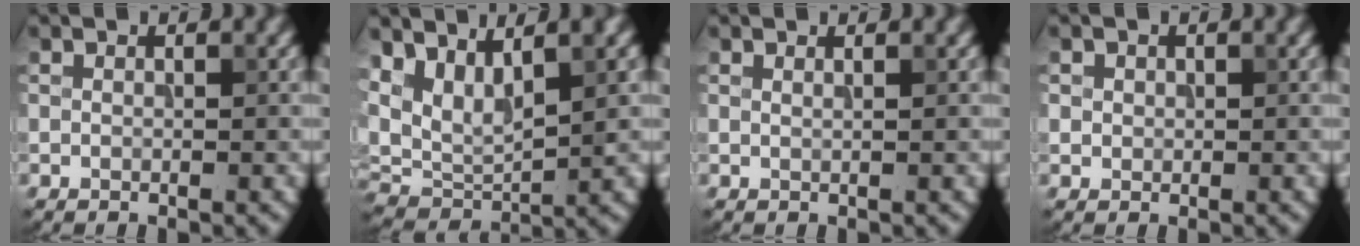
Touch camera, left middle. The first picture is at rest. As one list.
[{"total": 6.1, "force": [2.2, 3.0, 4.8], "torque": [-0.108, -0.008, 0.043]}, {"total": 0.5, "force": [0.5, -0.1, 0.3], "torque": [-0.006, -0.001, 0.005]}, {"total": 0.9, "force": [0.2, 0.9, 0.2], "torque": [-0.001, -0.003, 0.011]}]